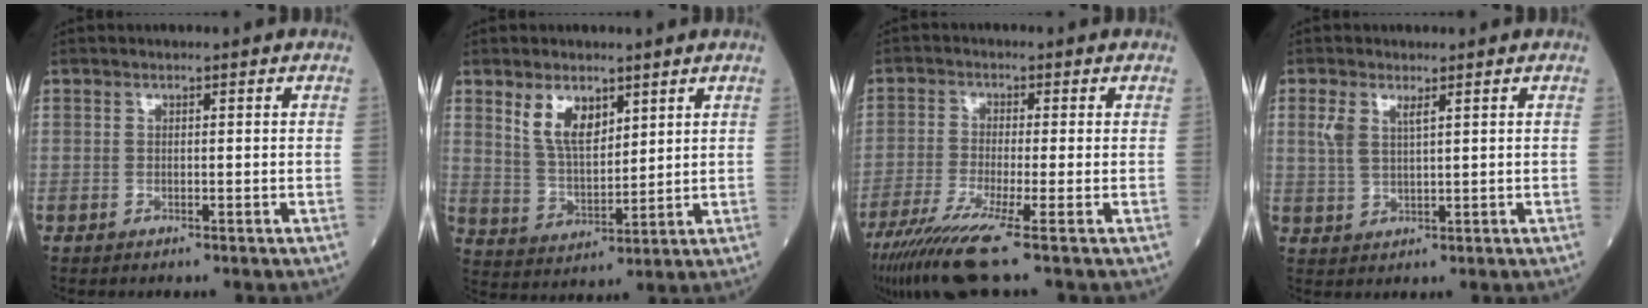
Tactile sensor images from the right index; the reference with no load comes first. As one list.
[{"total": 6.8, "force": [3.9, 3.2, 4.6], "torque": [-0.092, -0.001, 0.082]}, {"total": 9.1, "force": [-6.1, -1.1, 6.7], "torque": [-0.122, -0.032, -0.111]}, {"total": 3.8, "force": [1.8, 1.2, 3.1], "torque": [-0.076, 0.010, 0.041]}]